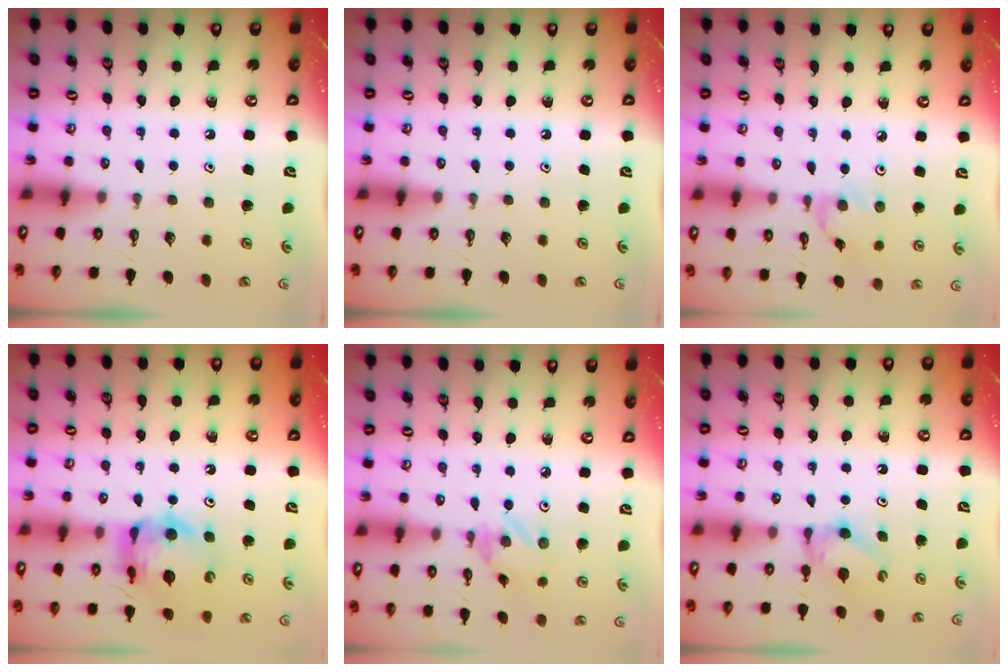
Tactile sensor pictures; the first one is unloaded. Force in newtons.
{"total": 0.0}
{"total": 1.0, "press": 1.0, "slide": 0.3}
{"total": 12.9, "press": 12.8, "slide": 1.3}
{"total": 2.1, "press": 2.1, "slide": 0.1}
{"total": 5.7, "press": 5.7, "slide": 0.4}